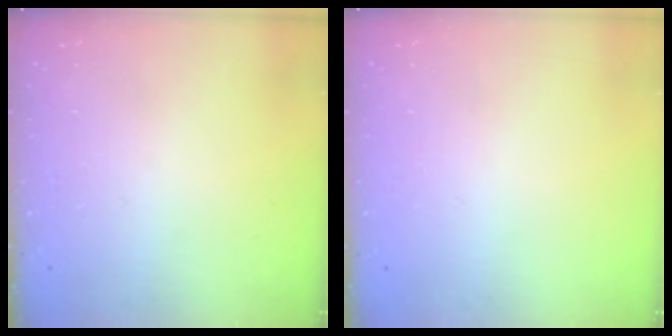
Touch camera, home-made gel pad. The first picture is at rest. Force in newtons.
{"total": 0.0}